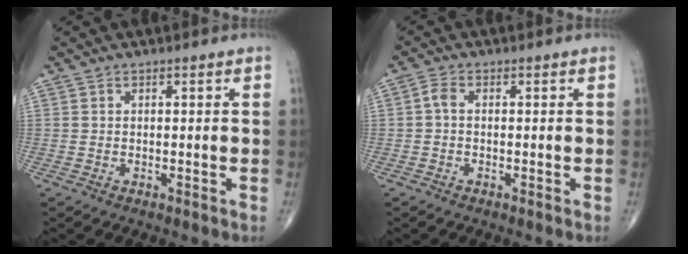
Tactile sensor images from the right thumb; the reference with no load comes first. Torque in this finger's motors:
{"motor_torque": [-0.20, 0.16, 0.03, -0.02, 0.03]}